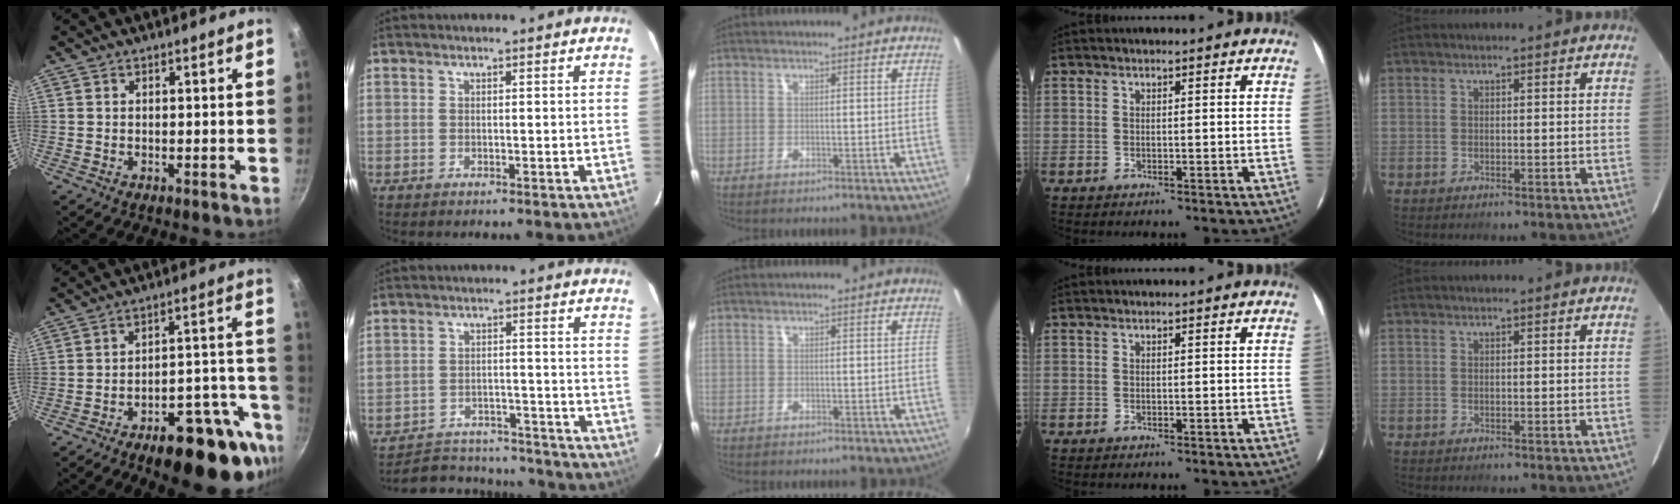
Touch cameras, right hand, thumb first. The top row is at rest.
{"thumb": {"total": 19.5, "force": [-11.1, 7.1, 14.4], "torque": [-0.146, 0.073, -0.153]}, "index": {"total": 16.0, "force": [-14.3, 6.0, 3.9], "torque": [-0.094, 0.031, -0.176]}}